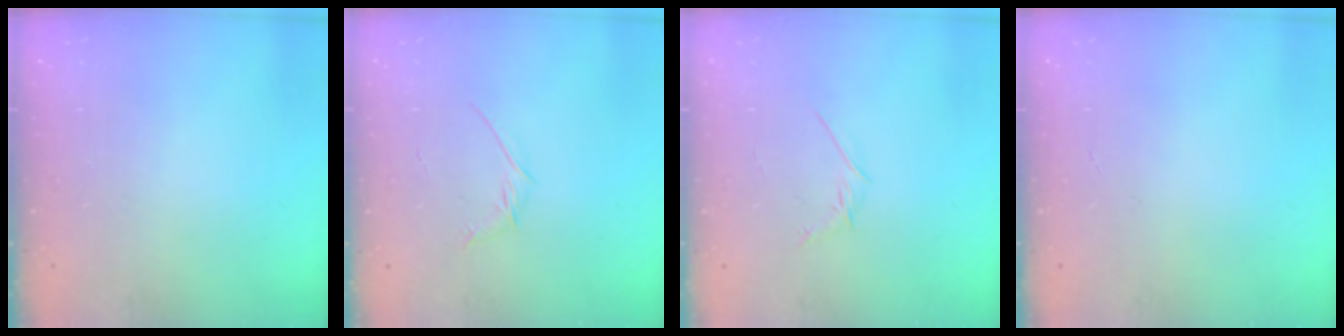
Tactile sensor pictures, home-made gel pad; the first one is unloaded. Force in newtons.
{"total": 3.3, "press": 3.2, "slide": 1.0}
{"total": 2.8, "press": 2.7, "slide": 0.8}
{"total": 0.0}